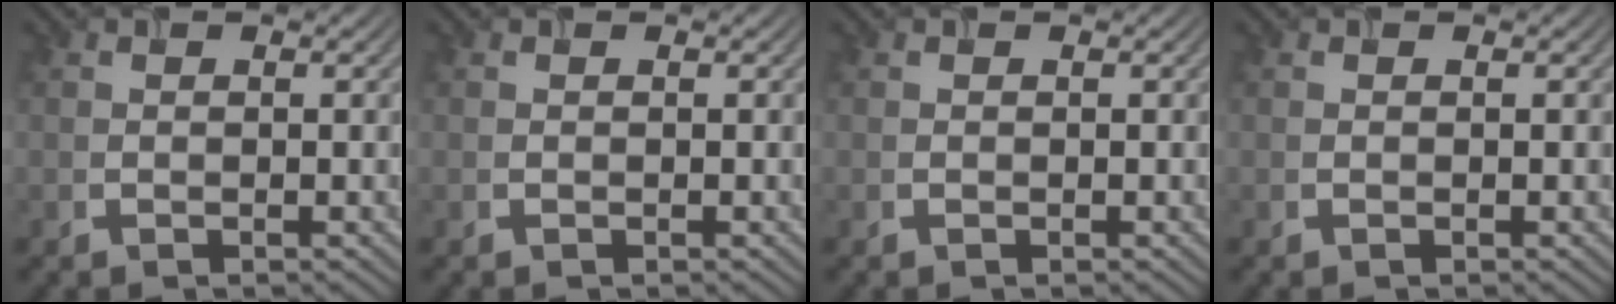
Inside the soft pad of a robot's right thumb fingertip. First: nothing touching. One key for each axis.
{"total": 0.0}
{"total": 0.0}
{"total": 0.0}